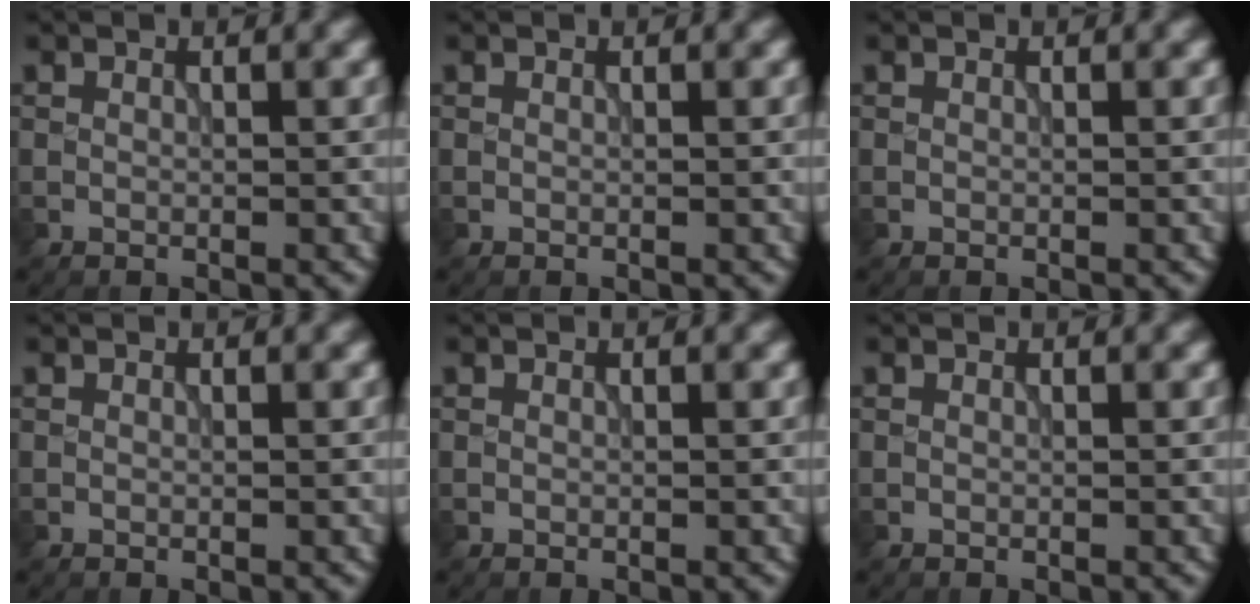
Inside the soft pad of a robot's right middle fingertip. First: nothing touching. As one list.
[{"total": 0.0}, {"total": 0.0}, {"total": 0.0}, {"total": 0.0}, {"total": 0.0}]